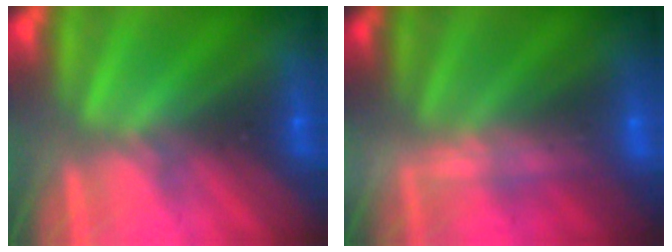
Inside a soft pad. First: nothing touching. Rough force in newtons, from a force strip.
{"total": 2.3}